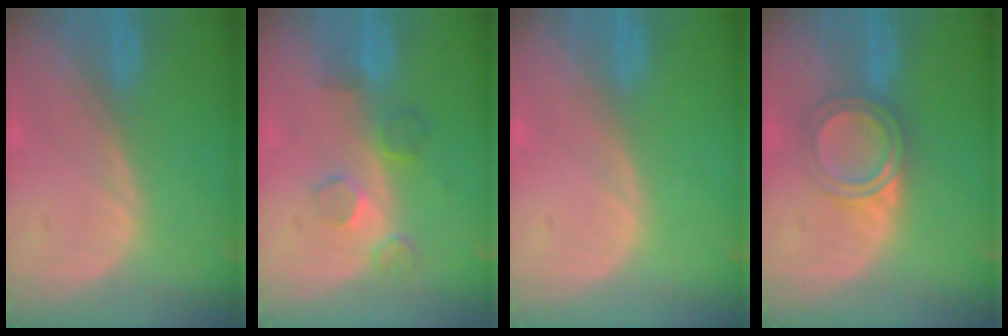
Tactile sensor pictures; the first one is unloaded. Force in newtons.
{"total": 4.5, "press": 4.2, "slide": 1.6}
{"total": 0.0}
{"total": 4.7, "press": 4.5, "slide": 1.3}